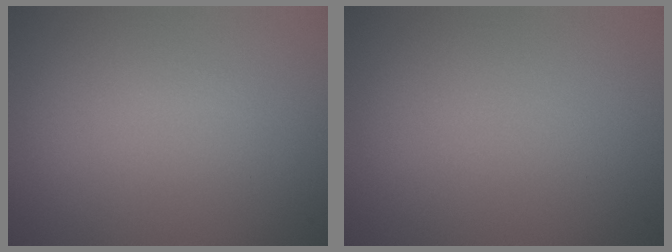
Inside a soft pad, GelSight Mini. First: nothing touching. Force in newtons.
{"total": 0.0}